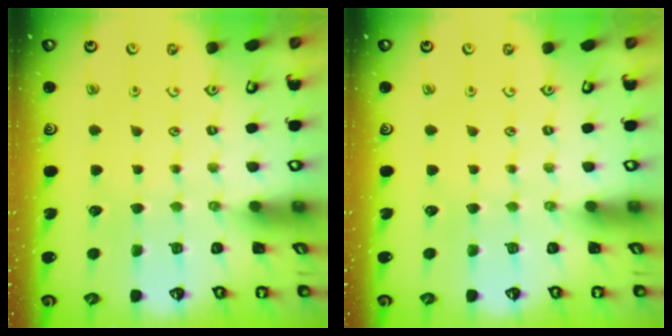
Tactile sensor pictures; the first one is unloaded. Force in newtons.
{"total": 0.0}